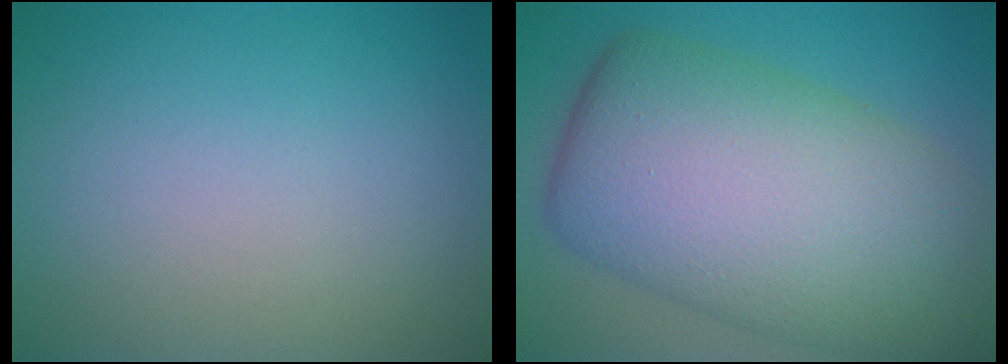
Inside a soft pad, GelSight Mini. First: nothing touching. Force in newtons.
{"total": 13.7, "press": 13.7, "slide": 0.5}